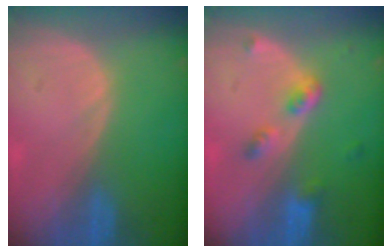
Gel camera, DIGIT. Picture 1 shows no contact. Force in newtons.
{"total": 4.1, "press": 3.9, "slide": 1.2}